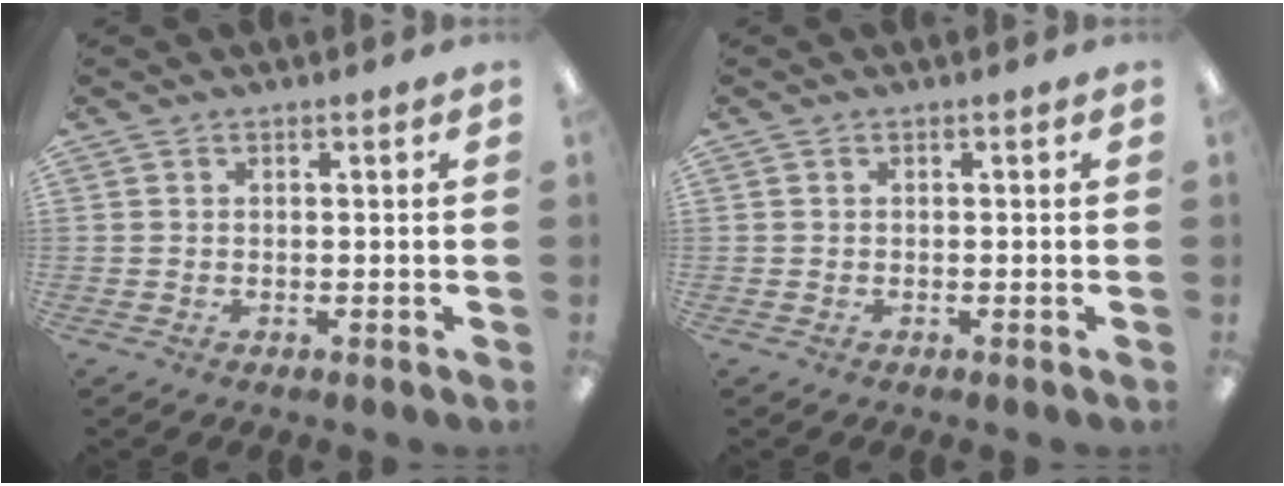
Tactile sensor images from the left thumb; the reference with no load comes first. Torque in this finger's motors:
{"motor_torque": [0.00, 0.00, 0.04, -0.04, 0.00]}